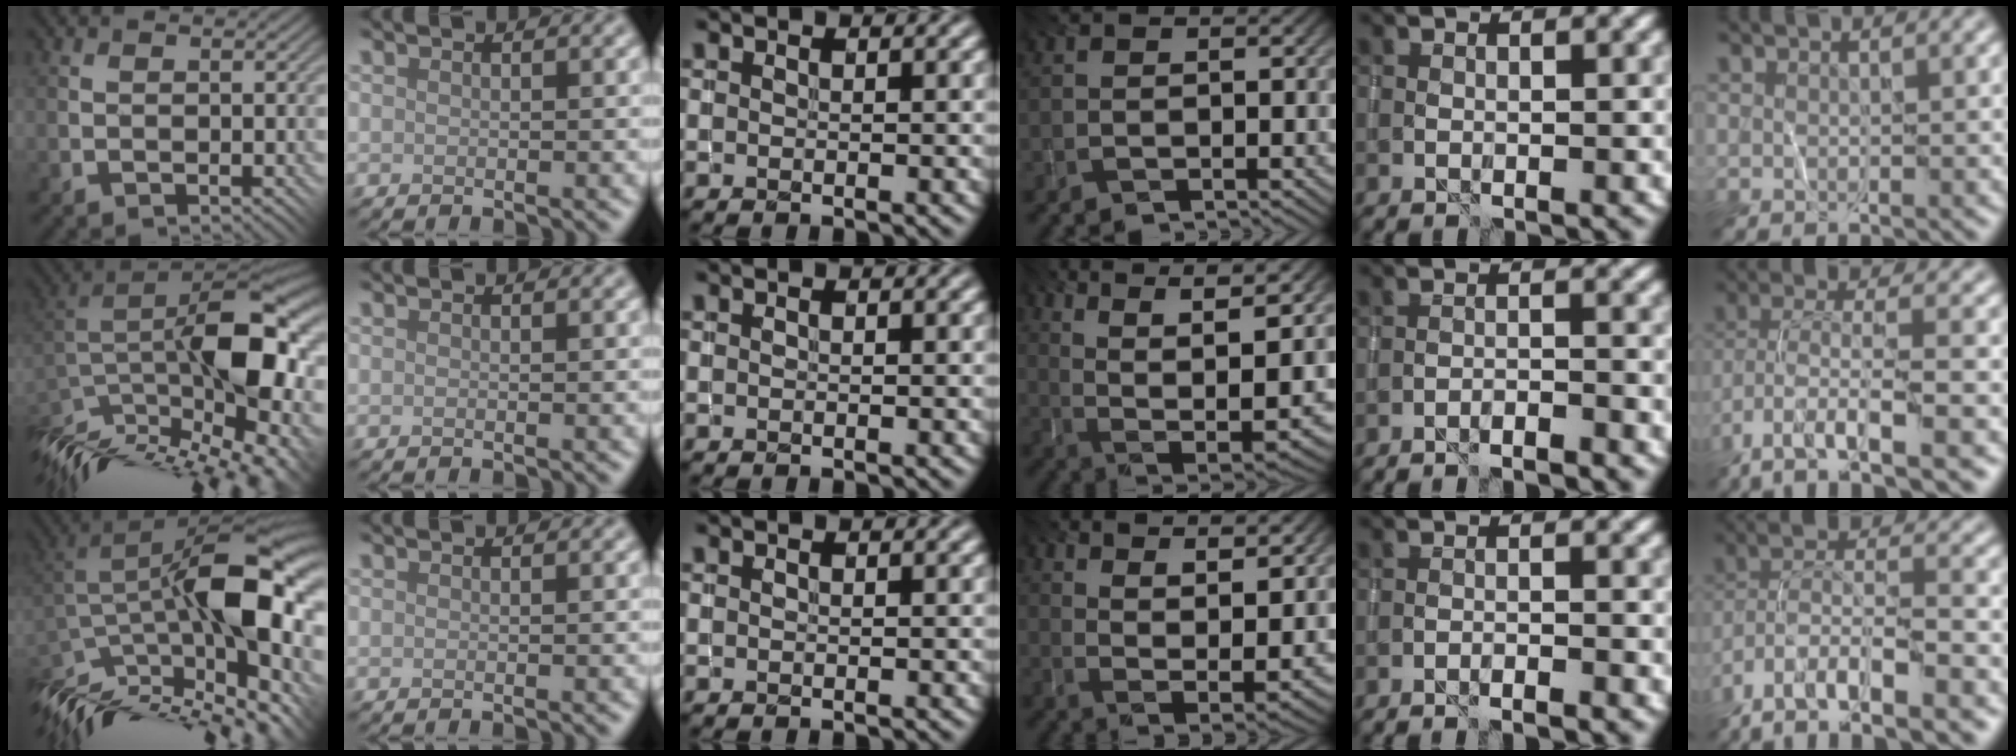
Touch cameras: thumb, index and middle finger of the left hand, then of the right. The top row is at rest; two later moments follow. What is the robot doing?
{"motion": "wrap", "object": "yarn"}